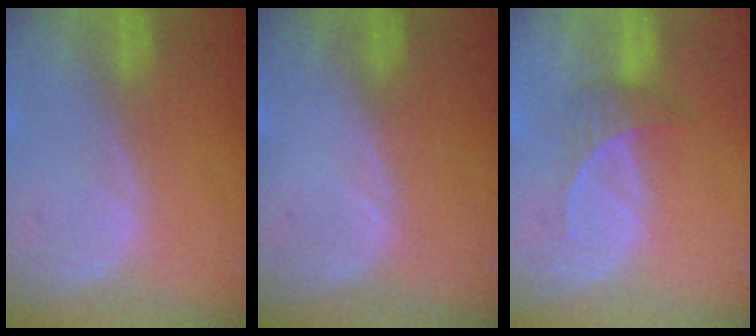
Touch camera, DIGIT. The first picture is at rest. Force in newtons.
{"total": 0.0}
{"total": 2.8, "press": 2.7, "slide": 0.9}